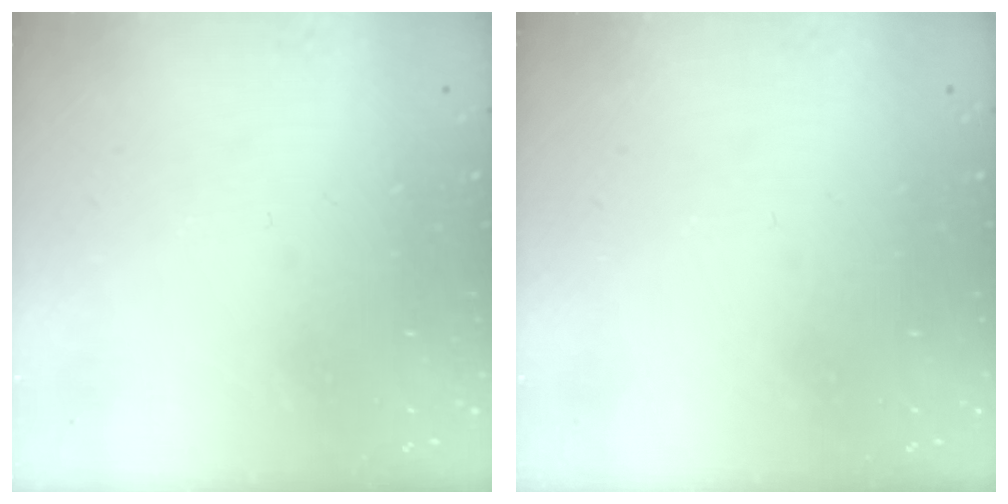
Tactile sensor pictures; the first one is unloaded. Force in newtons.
{"total": 0.0}